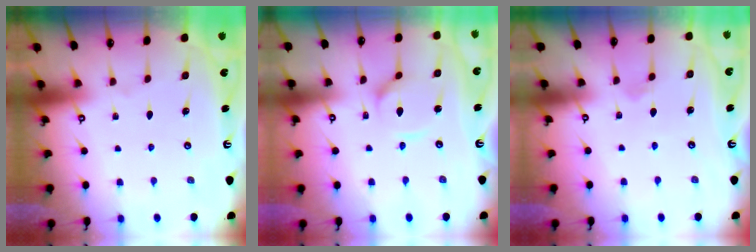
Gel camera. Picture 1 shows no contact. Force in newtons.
{"total": 6.1, "press": 6.0, "slide": 0.6}
{"total": 1.5, "press": 1.5, "slide": 0.4}